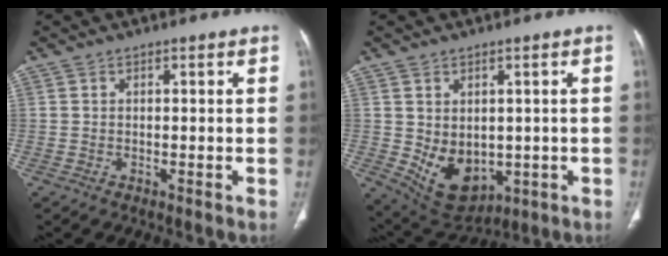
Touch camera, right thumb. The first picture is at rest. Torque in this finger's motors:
{"motor_torque": [-0.40, 0.87, 0.64, 0.31, 0.26]}